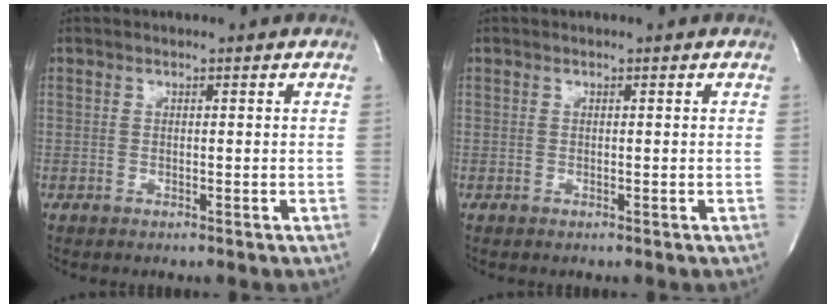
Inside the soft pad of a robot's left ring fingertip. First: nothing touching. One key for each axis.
{"total": 0.0}